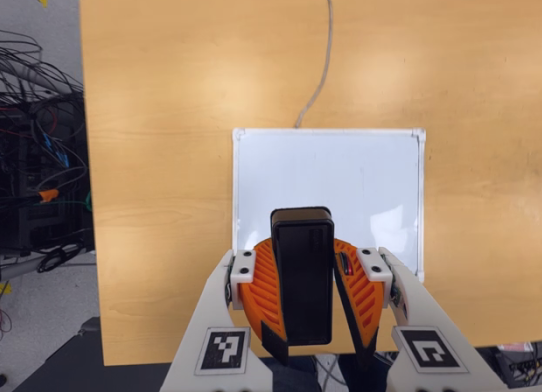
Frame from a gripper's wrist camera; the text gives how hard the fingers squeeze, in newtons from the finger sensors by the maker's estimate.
{"total": 9.9, "left": 9.7, "right": 10.1}